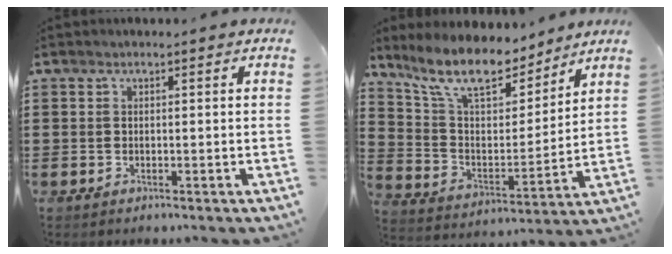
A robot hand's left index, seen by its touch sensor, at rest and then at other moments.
{"total": 11.0, "force": [9.2, 2.9, 5.2], "torque": [-0.132, -0.052, 0.161]}